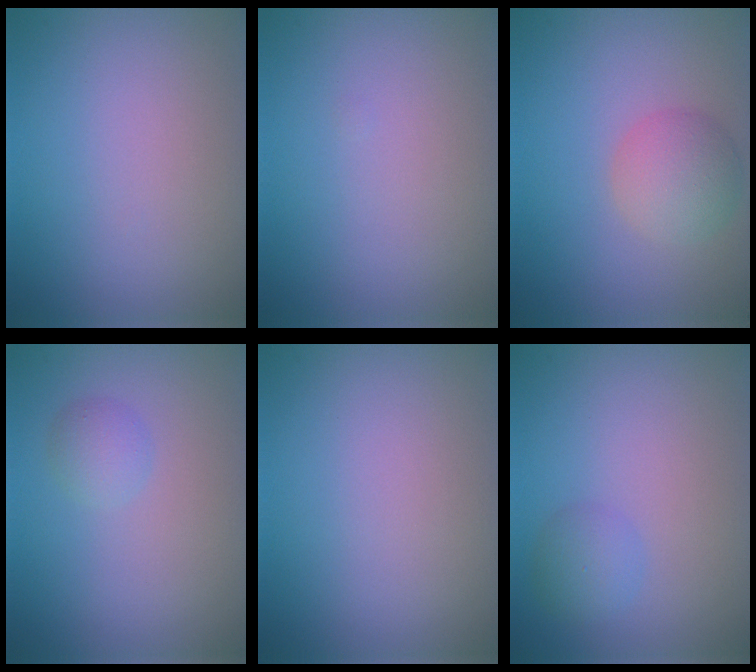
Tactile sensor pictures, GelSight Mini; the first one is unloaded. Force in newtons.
{"total": 0.0}
{"total": 3.5, "press": 3.4, "slide": 0.3}
{"total": 1.5, "press": 1.5, "slide": 0.0}
{"total": 0.0}
{"total": 1.9, "press": 1.9, "slide": 0.1}